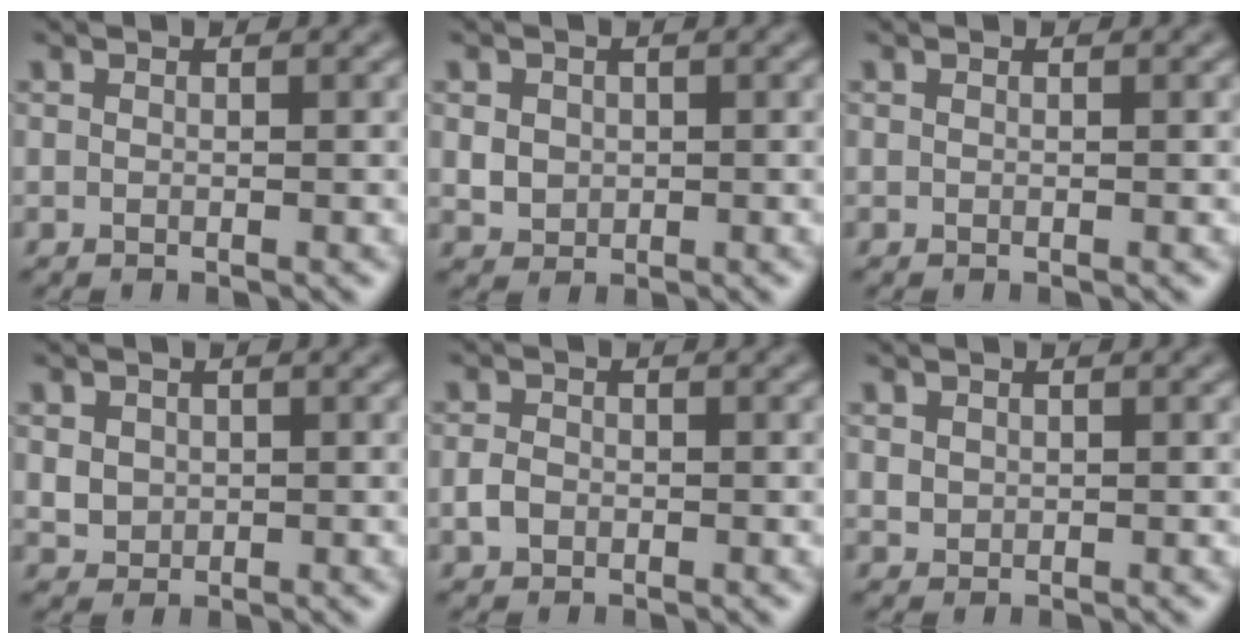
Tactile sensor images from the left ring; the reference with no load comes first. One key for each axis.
{"total": 1.8, "fx": 0.2, "fy": 1.6, "fz": 0.7, "tx": -0.014, "ty": -0.006, "tz": 0.008}
{"total": 0.0}
{"total": 1.8, "fx": 0.4, "fy": 1.6, "fz": 0.7, "tx": -0.014, "ty": -0.004, "tz": 0.012}
{"total": 1.5, "fx": -0.5, "fy": 1.2, "fz": 0.7, "tx": -0.012, "ty": 0.001, "tz": -0.014}
{"total": 0.8, "fx": 0.4, "fy": 0.7, "fz": 0.2, "tx": -0.002, "ty": -0.004, "tz": 0.011}